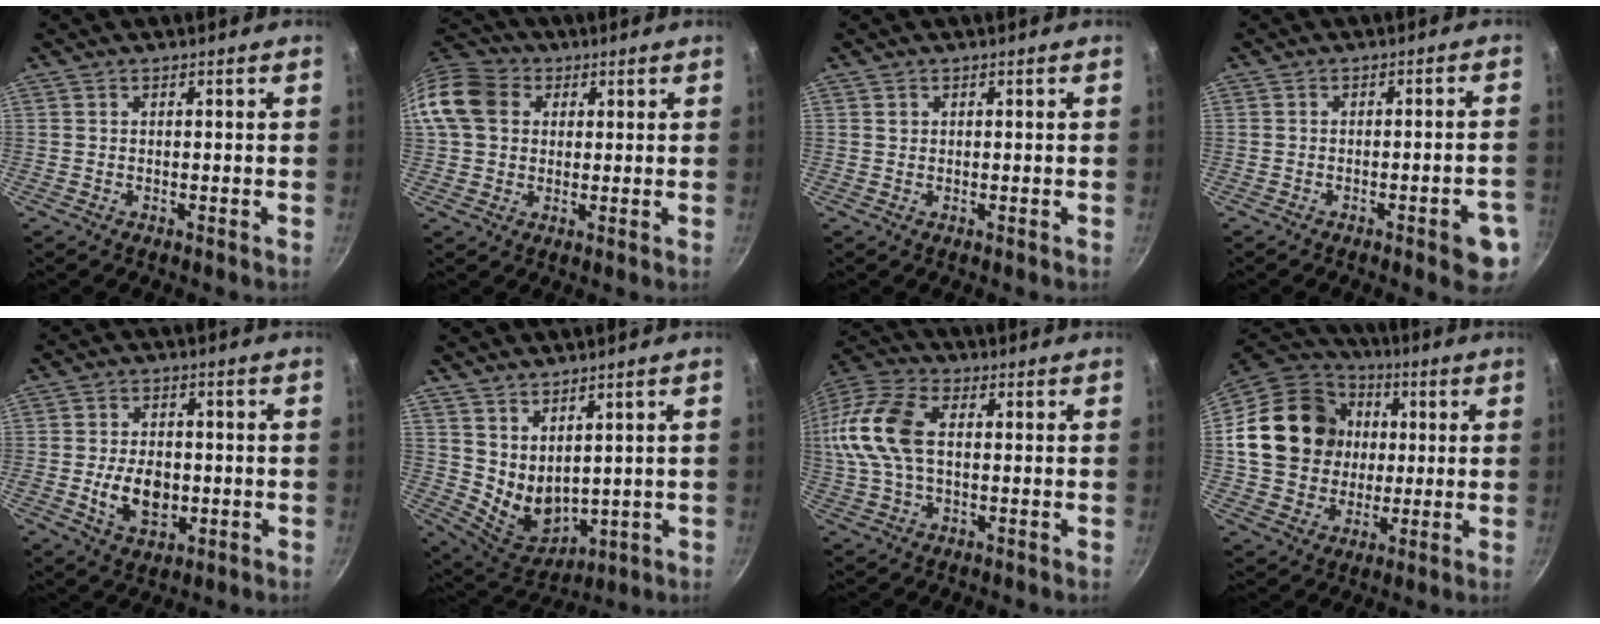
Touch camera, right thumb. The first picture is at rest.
{"total": 12.8, "force": [2.7, 10.5, 6.7], "torque": [-0.120, 0.023, 0.034]}
{"total": 0.7, "force": [0.3, 0.6, 0.1], "torque": [0.000, 0.002, 0.003]}
{"total": 6.8, "force": [-3.0, 1.8, 5.9], "torque": [-0.056, 0.016, -0.031]}
{"total": 9.0, "force": [-1.4, 6.1, 6.5], "torque": [-0.088, 0.001, -0.018]}
{"total": 8.9, "force": [4.1, 5.3, 5.9], "torque": [-0.087, -0.047, 0.100]}
{"total": 16.3, "force": [1.6, 9.9, 12.9], "torque": [-0.273, 0.028, 0.014]}
{"total": 21.3, "force": [2.3, 18.0, 11.0], "torque": [-0.177, 0.023, 0.040]}